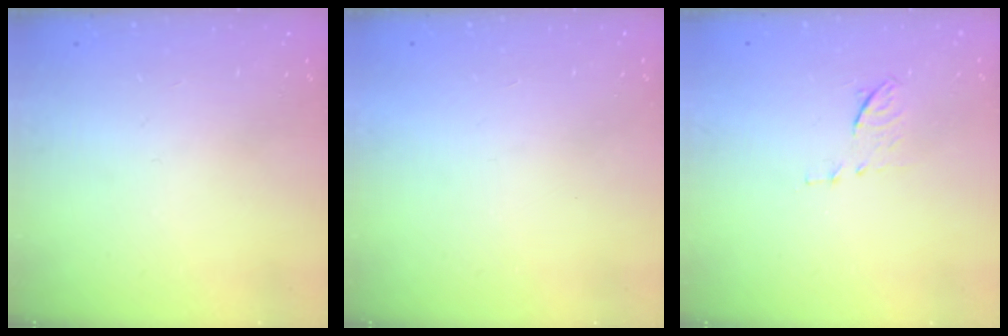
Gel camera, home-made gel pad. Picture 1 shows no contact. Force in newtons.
{"total": 1.6, "press": 1.5, "slide": 0.1}
{"total": 6.2, "press": 6.1, "slide": 1.0}